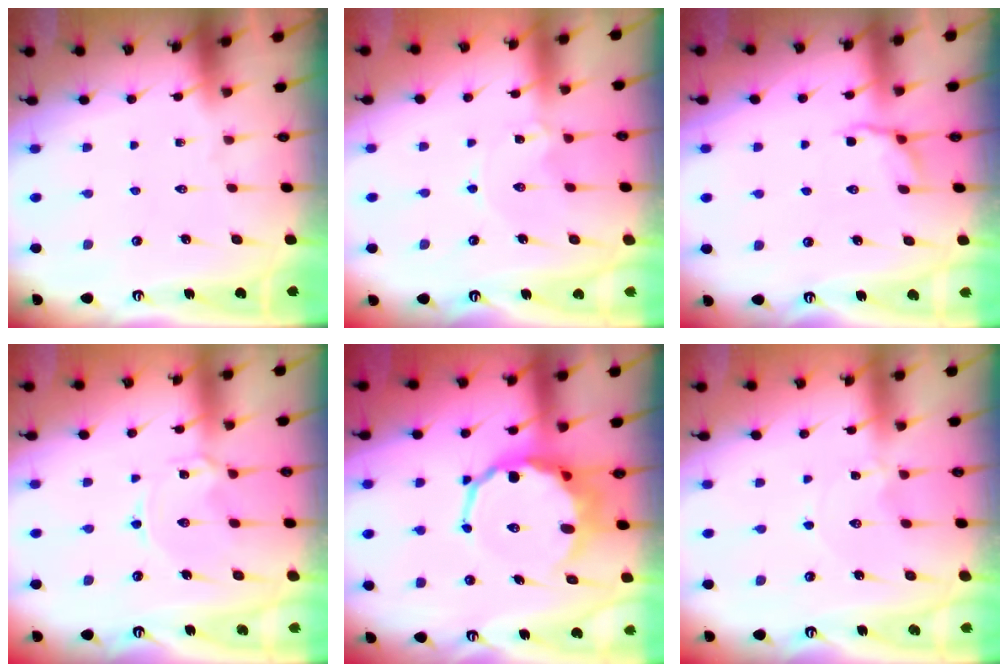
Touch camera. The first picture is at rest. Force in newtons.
{"total": 0.7, "press": 0.7, "slide": 0.2}
{"total": 3.6, "press": 3.2, "slide": 1.6}
{"total": 2.4, "press": 2.4, "slide": 0.3}
{"total": 10.4, "press": 10.0, "slide": 2.9}
{"total": 0.5, "press": 0.5, "slide": 0.1}